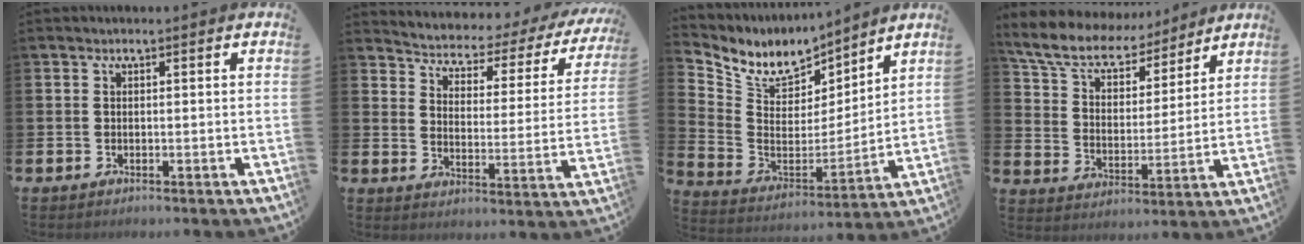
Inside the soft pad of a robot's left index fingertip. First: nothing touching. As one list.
[{"total": 3.0, "force": [2.6, 1.3, 0.6], "torque": [-0.036, -0.031, 0.032]}, {"total": 8.2, "force": [7.5, 3.3, 0.9], "torque": [-0.074, -0.052, 0.137]}, {"total": 8.5, "force": [7.6, 3.1, 2.3], "torque": [-0.081, -0.053, 0.136]}]